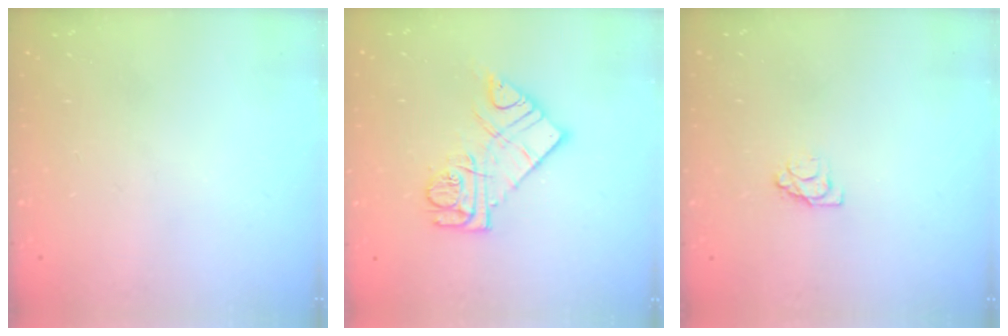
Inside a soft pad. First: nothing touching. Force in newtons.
{"total": 12.0, "press": 11.9, "slide": 1.1}
{"total": 3.6, "press": 3.6, "slide": 0.4}